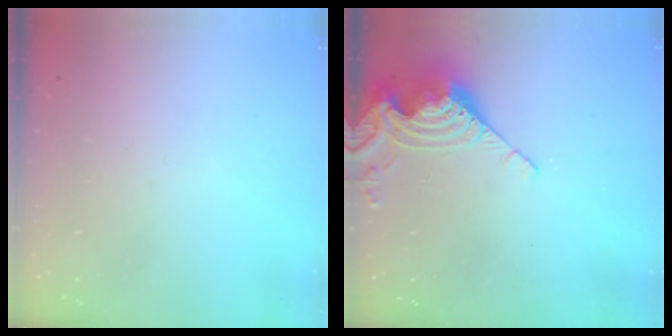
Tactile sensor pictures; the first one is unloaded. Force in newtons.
{"total": 9.6, "press": 9.5, "slide": 0.9}